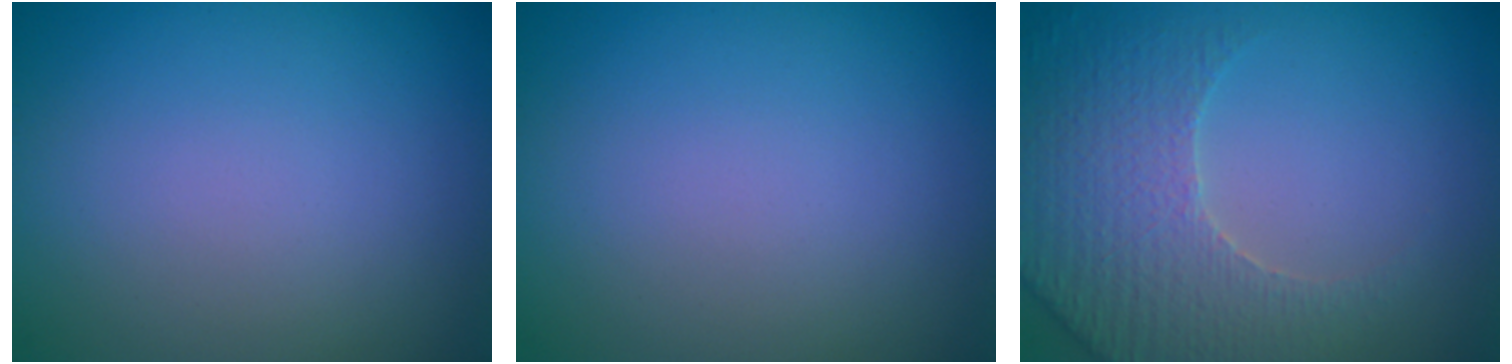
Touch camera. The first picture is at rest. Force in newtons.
{"total": 0.0}
{"total": 4.6, "press": 4.2, "slide": 2.1}